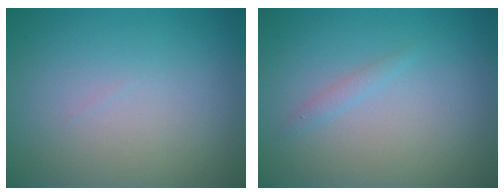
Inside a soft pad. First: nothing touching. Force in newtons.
{"total": 0.8, "press": 0.8, "slide": 0.1}